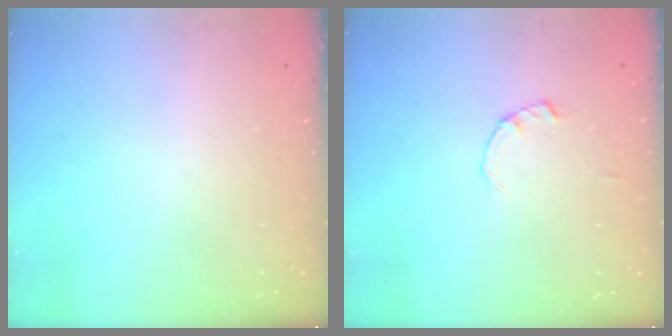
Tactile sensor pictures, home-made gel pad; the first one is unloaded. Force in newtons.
{"total": 0.0}